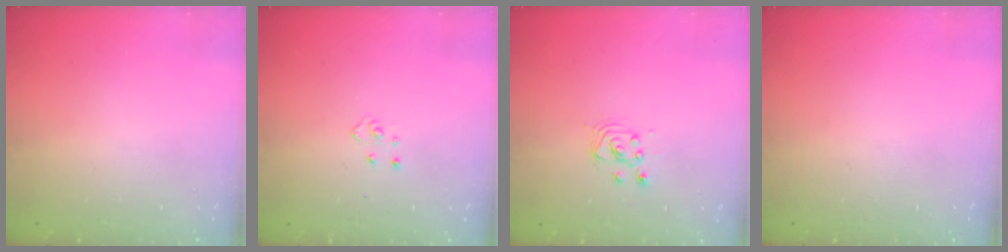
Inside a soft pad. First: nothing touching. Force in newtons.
{"total": 3.4, "press": 3.4, "slide": 0.4}
{"total": 2.5, "press": 2.5, "slide": 0.2}
{"total": 0.0}